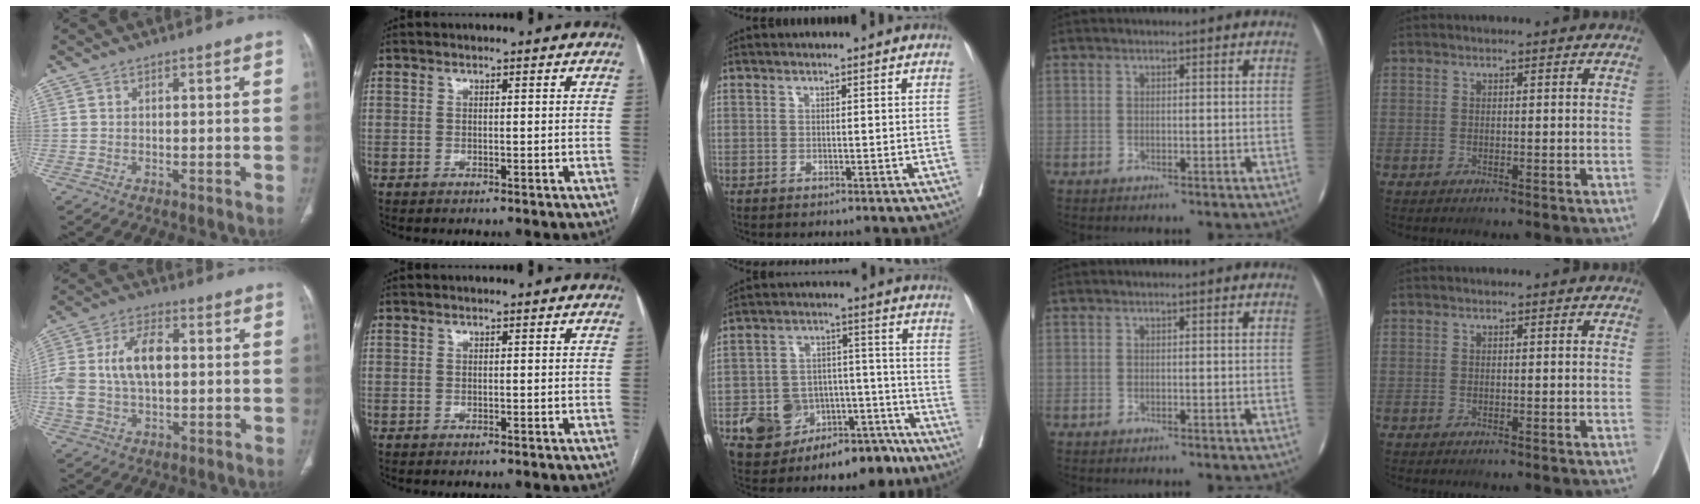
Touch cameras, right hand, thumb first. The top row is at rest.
{"thumb": {"total": 13.6, "force": [0.9, 7.9, 11.1], "torque": [-0.232, 0.024, 0.016]}, "middle": {"total": 16.4, "force": [-10.1, 9.7, 8.6], "torque": [-0.119, 0.055, -0.146]}}